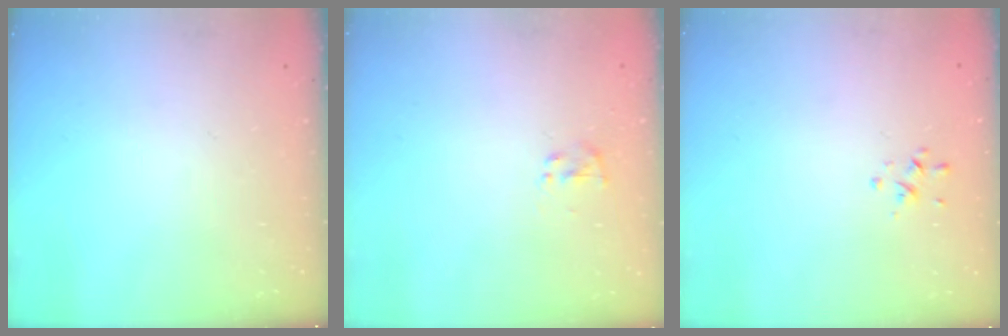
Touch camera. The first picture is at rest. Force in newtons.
{"total": 1.8, "press": 1.7, "slide": 0.7}
{"total": 0.6, "press": 0.3, "slide": 0.5}